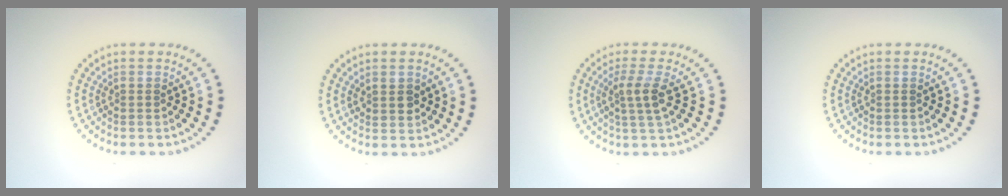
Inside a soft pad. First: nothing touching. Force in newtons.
{"total": 1.5, "press": 1.4, "slide": 0.6}
{"total": 2.4, "press": 1.9, "slide": 1.5}
{"total": 0.0}